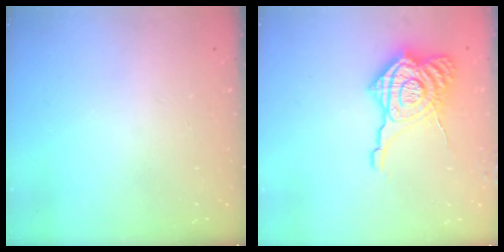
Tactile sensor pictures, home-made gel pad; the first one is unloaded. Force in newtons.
{"total": 16.3, "press": 16.2, "slide": 1.8}